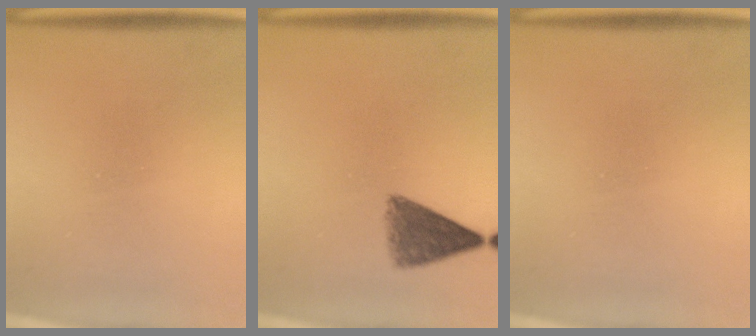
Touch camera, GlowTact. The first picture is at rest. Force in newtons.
{"total": 5.8}
{"total": 0.0}